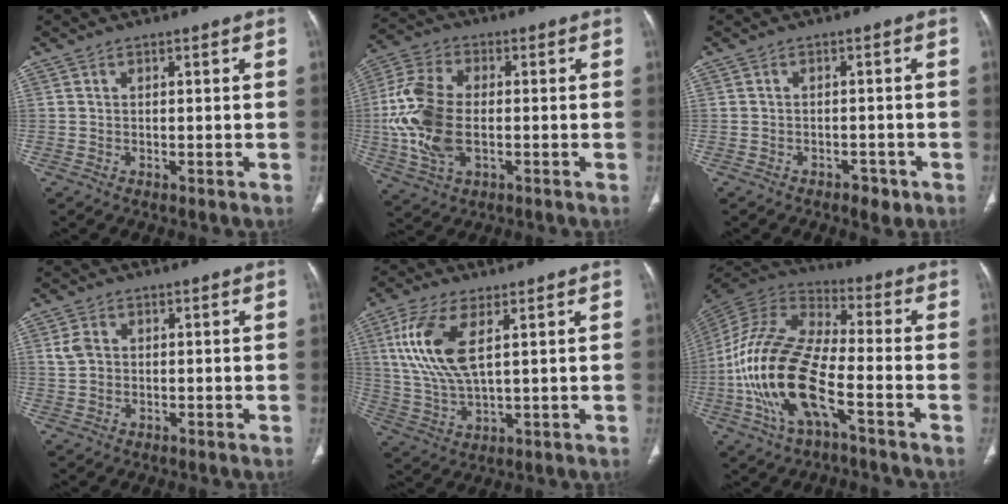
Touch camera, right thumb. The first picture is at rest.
{"total": 14.0, "force": [-1.1, 8.1, 11.3], "torque": [-0.250, 0.007, -0.021]}
{"total": 2.9, "force": [-1.7, 1.7, 1.6], "torque": [-0.016, 0.008, -0.017]}
{"total": 3.1, "force": [0.5, 2.4, 1.9], "torque": [-0.041, 0.005, 0.010]}
{"total": 12.5, "force": [3.8, 5.0, 10.7], "torque": [-0.241, -0.010, 0.081]}
{"total": 20.2, "force": [-6.4, 8.2, 17.3], "torque": [-0.359, 0.038, -0.121]}